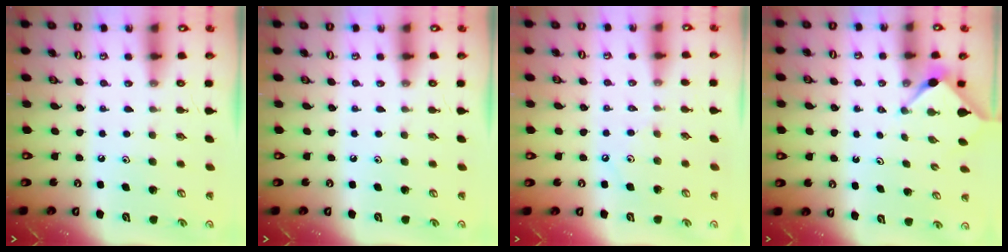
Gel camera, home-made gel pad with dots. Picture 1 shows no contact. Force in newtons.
{"total": 0.0}
{"total": 2.1, "press": 2.1, "slide": 0.4}
{"total": 3.0, "press": 3.0, "slide": 0.4}